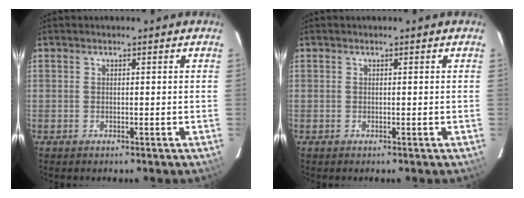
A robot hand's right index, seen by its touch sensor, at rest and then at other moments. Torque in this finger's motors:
{"motor_torque": [0.00, 0.00, 0.01, 0.00]}